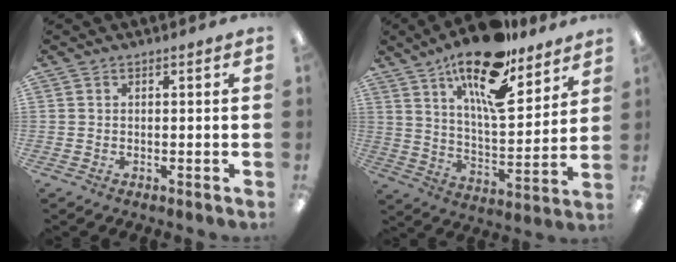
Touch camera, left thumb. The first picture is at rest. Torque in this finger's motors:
{"motor_torque": [0.52, 0.65, 1.67, -1.10, 0.19]}